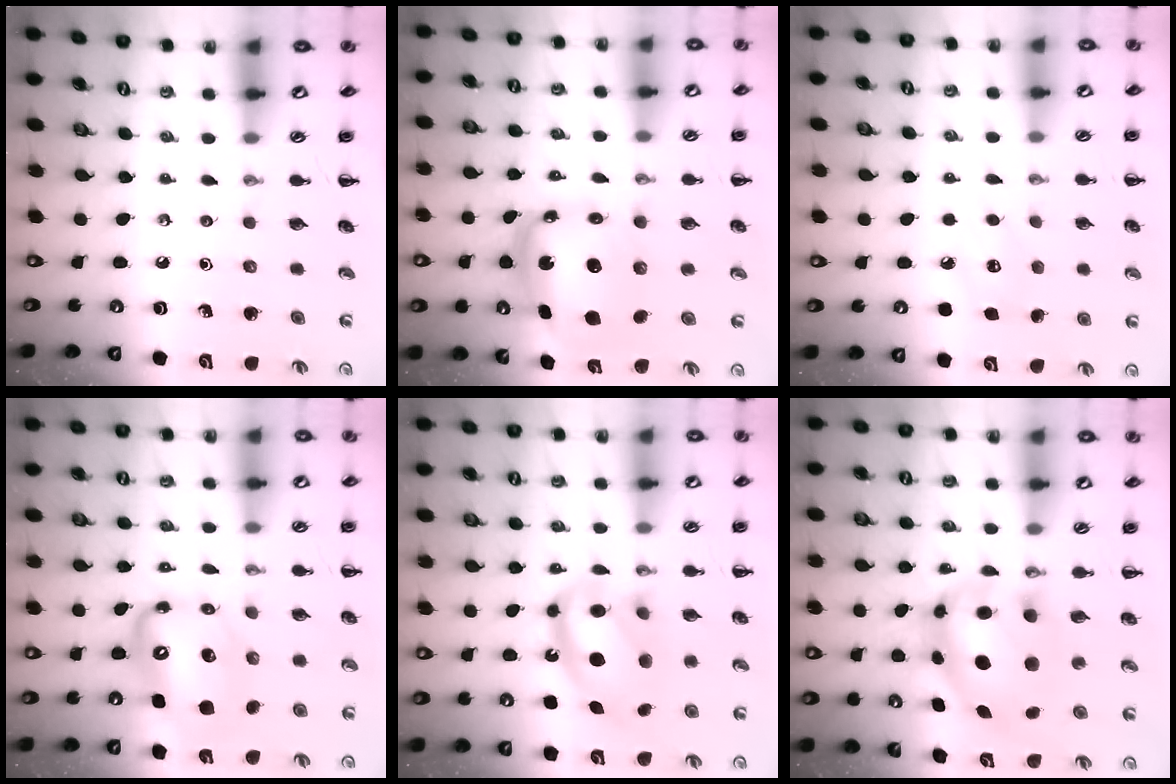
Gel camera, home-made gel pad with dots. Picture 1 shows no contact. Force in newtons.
{"total": 7.1, "press": 6.8, "slide": 2.1}
{"total": 8.2, "press": 8.0, "slide": 1.8}
{"total": 10.5, "press": 10.1, "slide": 2.6}
{"total": 15.1, "press": 14.7, "slide": 3.7}
{"total": 7.9, "press": 7.7, "slide": 1.7}